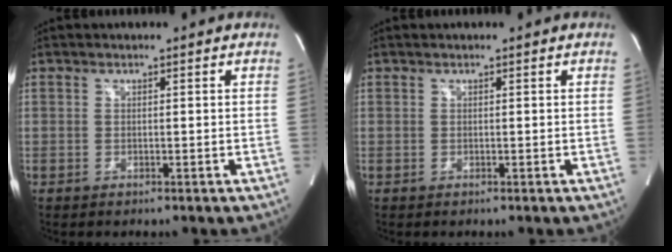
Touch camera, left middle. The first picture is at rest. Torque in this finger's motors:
{"motor_torque": [0.00, 0.01, 0.00, 0.00]}